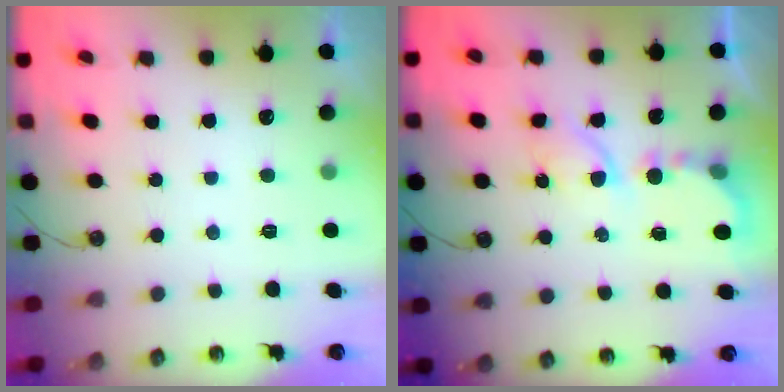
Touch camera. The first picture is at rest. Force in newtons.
{"total": 6.3, "press": 6.2, "slide": 0.6}